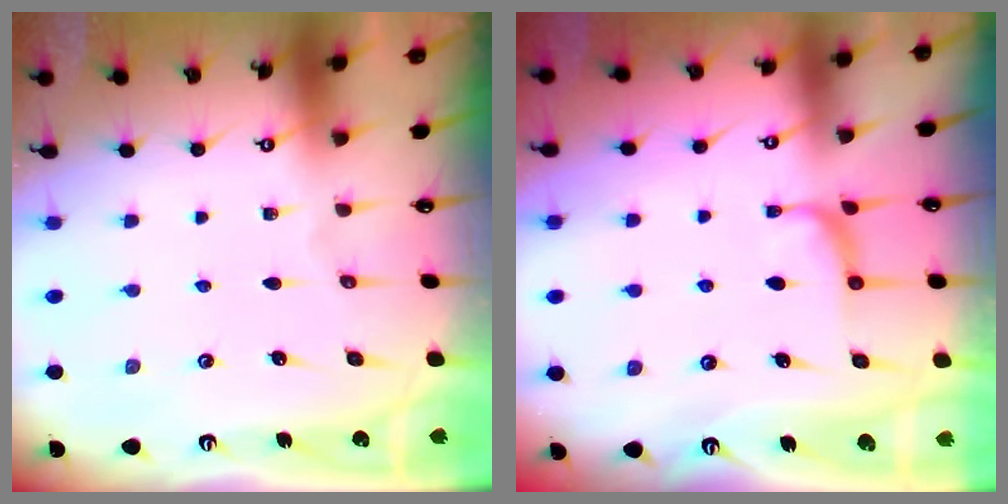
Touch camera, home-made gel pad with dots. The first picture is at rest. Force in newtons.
{"total": 1.0, "press": 0.9, "slide": 0.4}